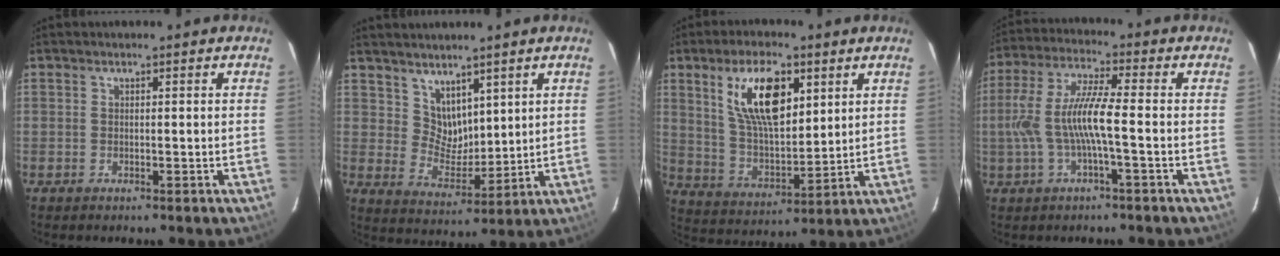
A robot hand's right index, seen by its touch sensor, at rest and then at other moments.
{"total": 6.8, "force": [4.9, 4.2, 2.2], "torque": [-0.030, -0.001, 0.103]}
{"total": 14.7, "force": [6.4, 6.4, 11.5], "torque": [-0.205, 0.011, 0.128]}
{"total": 10.4, "force": [-1.8, 1.2, 10.2], "torque": [-0.212, 0.005, -0.029]}